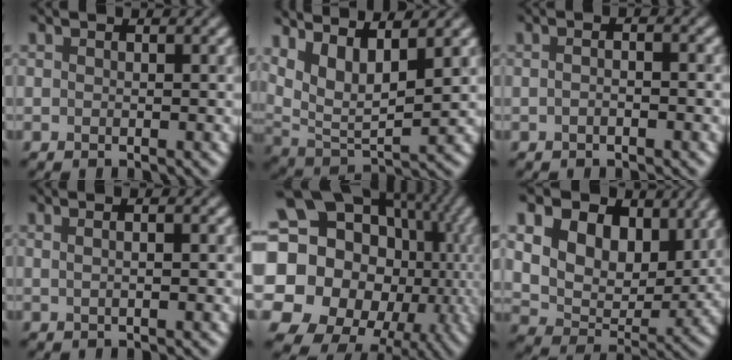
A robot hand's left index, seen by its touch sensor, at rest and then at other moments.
{"total": 8.2, "force": [4.3, 3.0, 6.3], "torque": [-0.127, 0.002, 0.079]}
{"total": 2.2, "force": [0.1, 1.1, 1.9], "torque": [-0.018, 0.007, -0.021]}
{"total": 3.8, "force": [1.4, 1.9, 3.0], "torque": [-0.022, 0.029, -0.010]}
{"total": 22.9, "force": [-0.9, 19.9, 11.3], "torque": [-0.204, -0.001, -0.047]}
{"total": 14.1, "force": [6.2, 9.7, 8.1], "torque": [-0.159, 0.028, 0.112]}